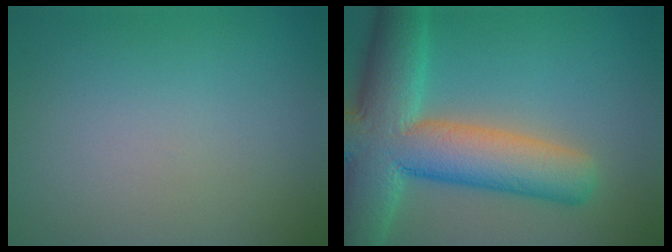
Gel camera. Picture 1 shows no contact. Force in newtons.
{"total": 11.8, "press": 11.8, "slide": 0.7}